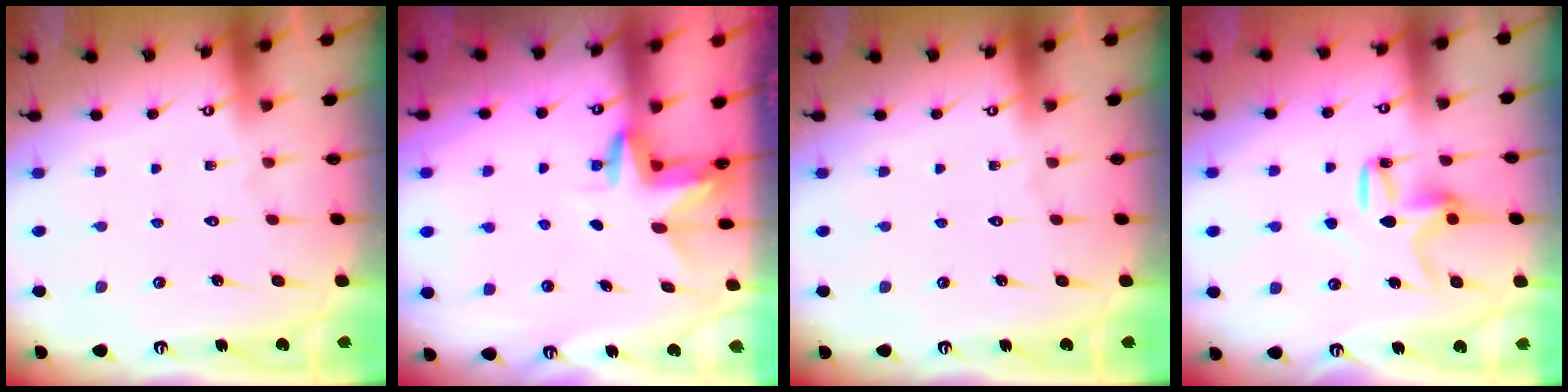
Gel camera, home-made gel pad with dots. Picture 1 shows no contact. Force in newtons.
{"total": 3.2, "press": 3.1, "slide": 0.3}
{"total": 0.0}
{"total": 10.1, "press": 10.1, "slide": 0.3}